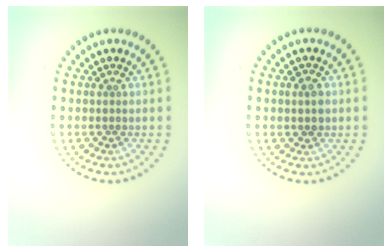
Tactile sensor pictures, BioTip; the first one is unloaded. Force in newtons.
{"total": 1.4, "press": 1.4, "slide": 0.3}